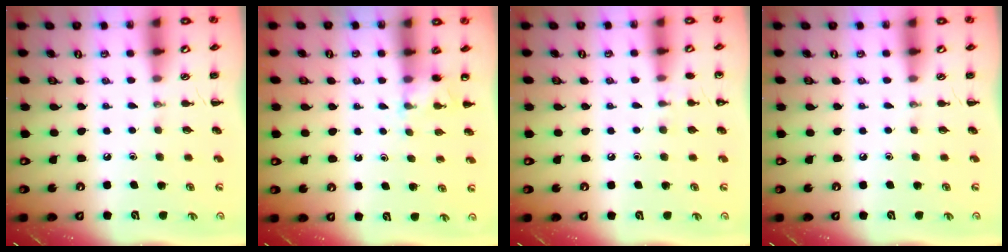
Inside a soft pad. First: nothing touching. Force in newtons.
{"total": 4.2, "press": 4.0, "slide": 1.4}
{"total": 5.5, "press": 5.3, "slide": 1.6}
{"total": 0.0}